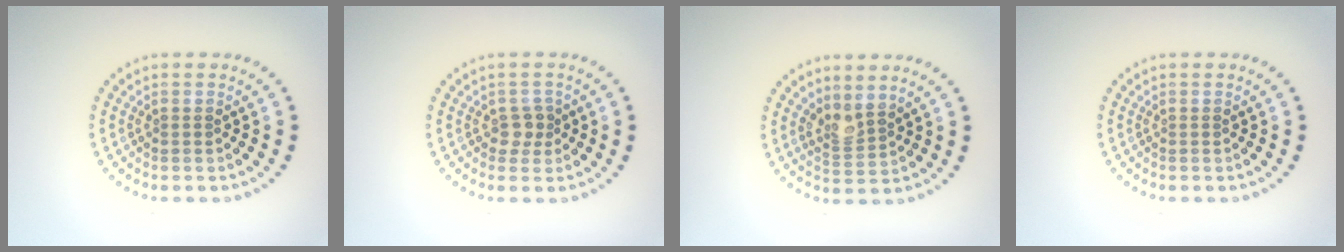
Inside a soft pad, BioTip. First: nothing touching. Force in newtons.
{"total": 1.6, "press": 1.4, "slide": 0.8}
{"total": 2.1, "press": 1.5, "slide": 1.4}
{"total": 0.0}